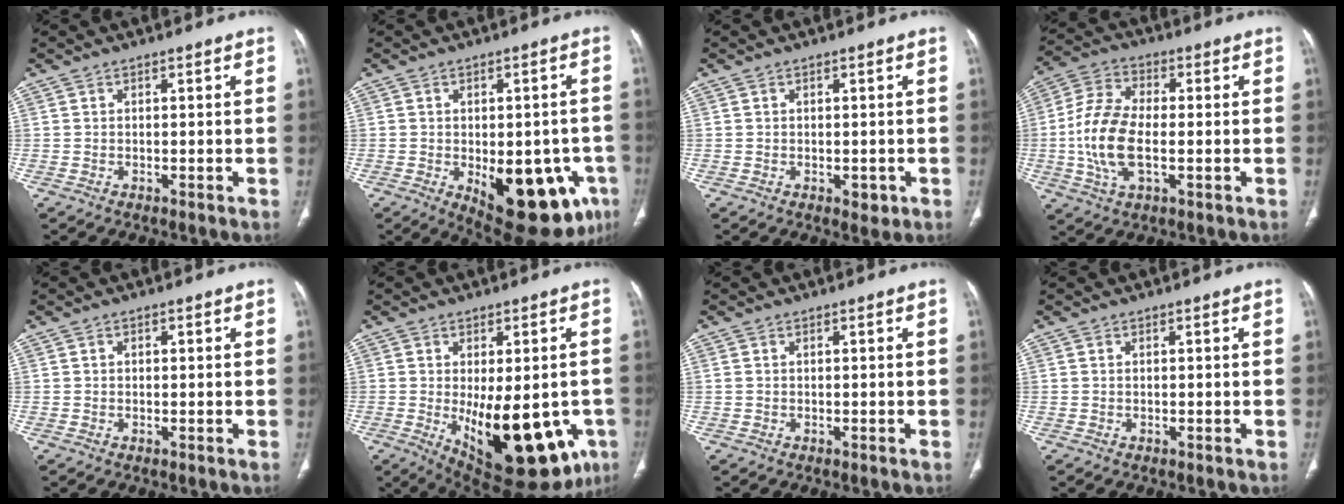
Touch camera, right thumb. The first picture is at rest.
{"total": 18.8, "force": [-6.6, 8.9, 15.2], "torque": [-0.143, 0.005, -0.063]}
{"total": 2.1, "force": [-0.6, 1.3, 1.4], "torque": [-0.009, -0.001, -0.002]}
{"total": 13.3, "force": [-1.5, 6.9, 11.2], "torque": [-0.236, 0.010, -0.029]}
{"total": 0.7, "force": [0.3, 0.5, 0.4], "torque": [-0.004, 0.000, 0.004]}
{"total": 21.5, "force": [-6.4, 10.1, 17.9], "torque": [-0.192, -0.020, -0.060]}
{"total": 0.6, "force": [0.2, 0.3, 0.4], "torque": [-0.015, 0.011, 0.006]}
{"total": 0.0}